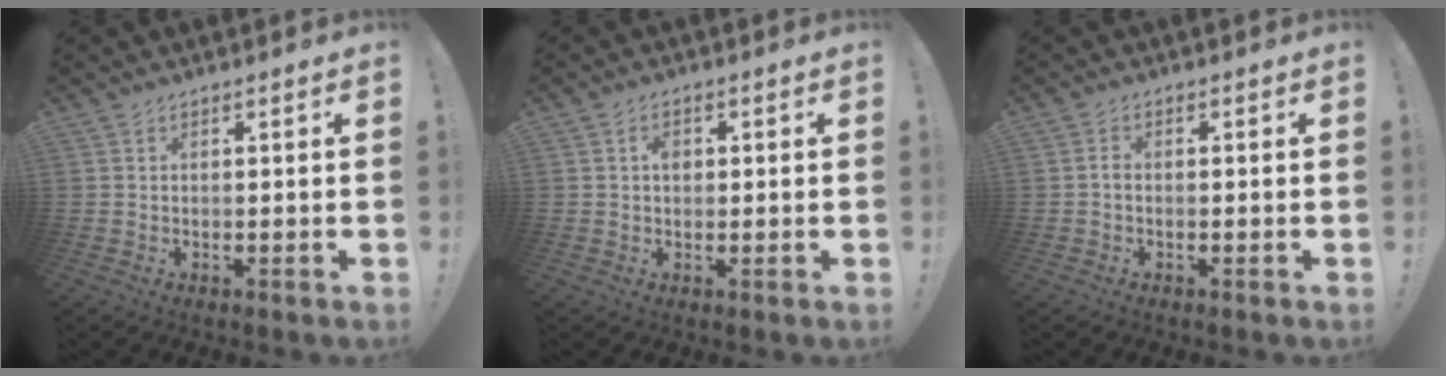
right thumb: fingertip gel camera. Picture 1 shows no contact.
{"total": 2.2, "force": [0.0, 1.7, 1.5], "torque": [-0.014, 0.000, -0.004]}
{"total": 0.9, "force": [-0.7, 0.4, 0.5], "torque": [-0.014, 0.005, -0.013]}